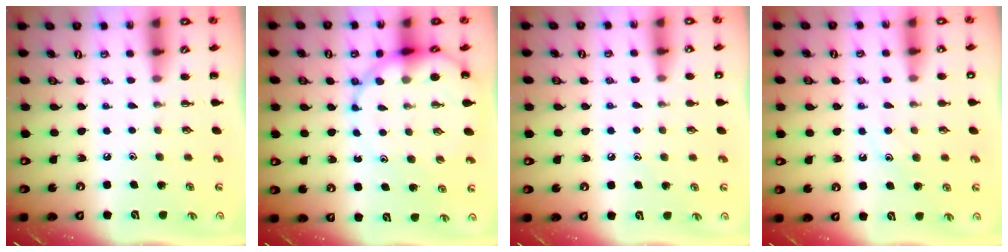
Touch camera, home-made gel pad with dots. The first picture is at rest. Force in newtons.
{"total": 10.8, "press": 10.3, "slide": 2.9}
{"total": 5.7, "press": 5.4, "slide": 1.6}
{"total": 9.7, "press": 9.6, "slide": 1.2}